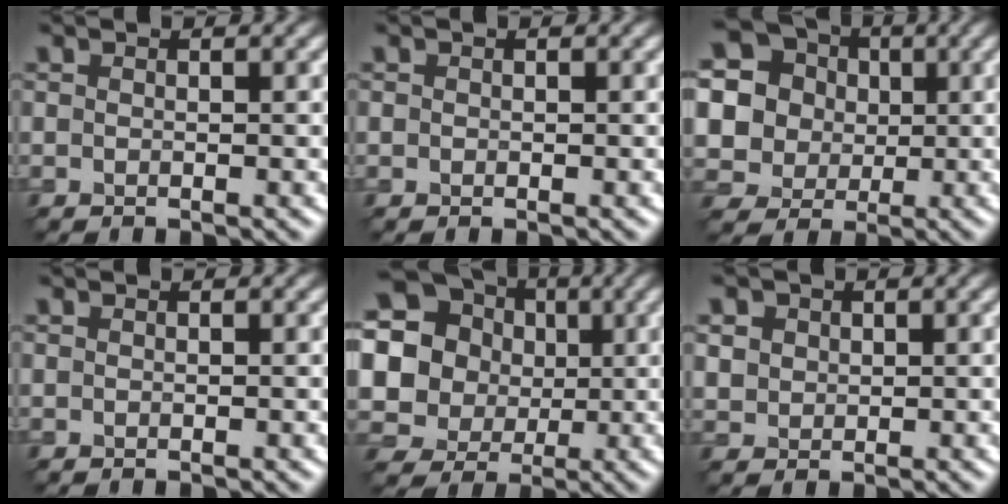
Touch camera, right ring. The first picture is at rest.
{"total": 0.0}
{"total": 15.7, "force": [4.0, 14.1, 5.6], "torque": [-0.177, 0.026, 0.056]}
{"total": 0.0}
{"total": 19.7, "force": [3.9, 18.2, 6.5], "torque": [-0.189, 0.013, 0.042]}
{"total": 3.3, "force": [1.4, 2.7, 1.4], "torque": [-0.044, 0.007, 0.028]}